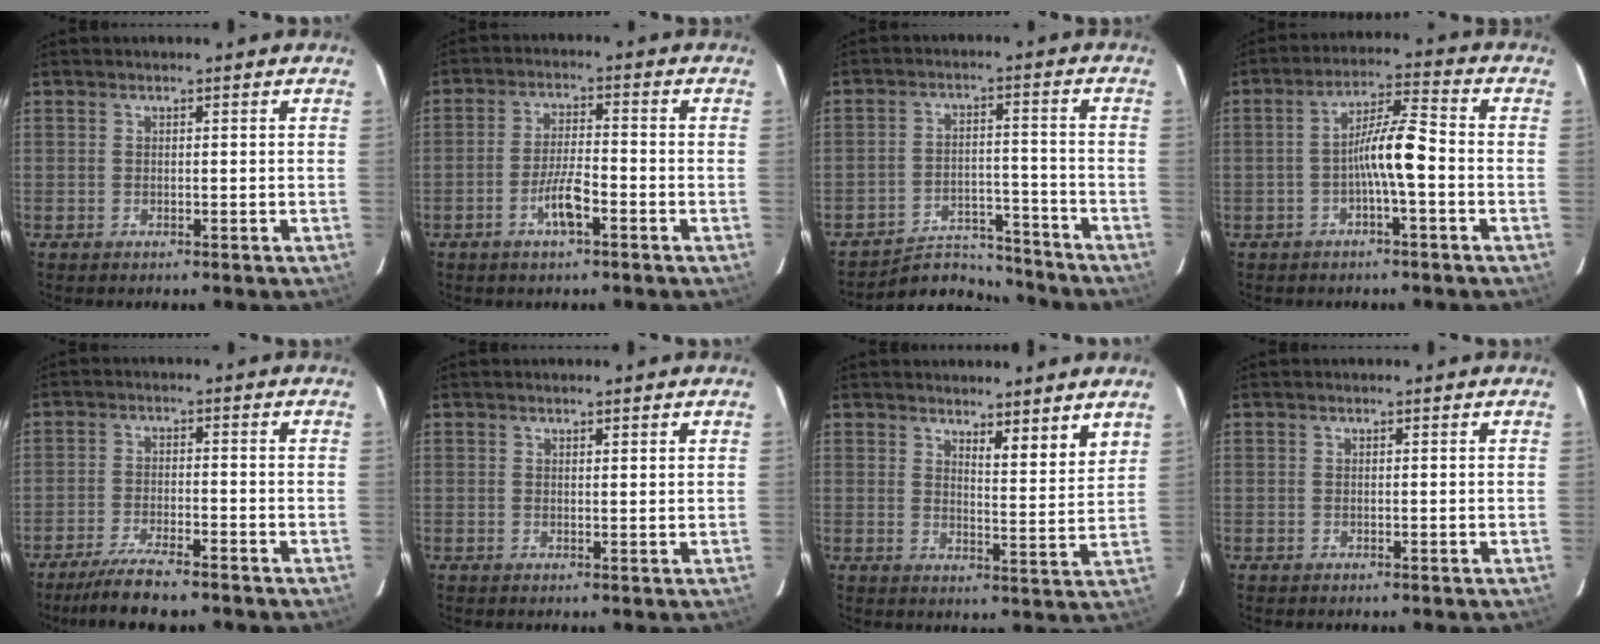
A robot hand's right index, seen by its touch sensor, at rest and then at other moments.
{"total": 5.3, "force": [-2.5, 0.9, 4.6], "torque": [-0.091, 0.001, -0.048]}
{"total": 8.3, "force": [-8.0, 1.9, -1.0], "torque": [0.022, 0.030, -0.126]}
{"total": 7.1, "force": [-1.7, 0.5, 6.9], "torque": [-0.124, 0.020, -0.031]}
{"total": 8.4, "force": [-6.9, 0.6, 4.7], "torque": [-0.078, -0.022, -0.117]}
{"total": 1.0, "force": [0.8, 0.0, 0.5], "torque": [-0.007, 0.002, 0.013]}
{"total": 5.3, "force": [4.4, 0.5, 2.8], "torque": [-0.040, -0.025, 0.064]}
{"total": 0.0}